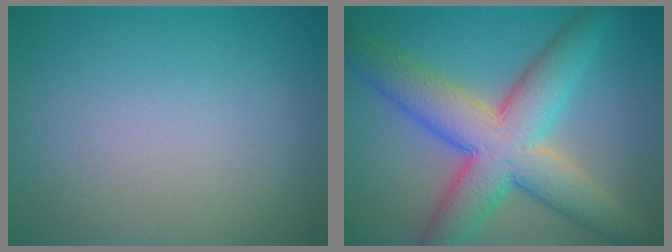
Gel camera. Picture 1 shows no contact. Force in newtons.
{"total": 9.7, "press": 9.7, "slide": 0.3}